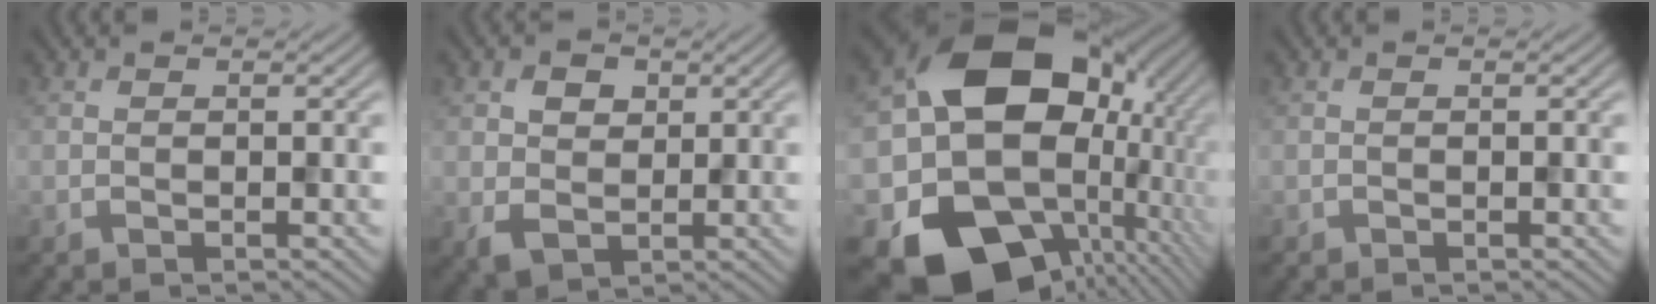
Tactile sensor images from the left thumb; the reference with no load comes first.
{"total": 4.1, "force": [0.7, 3.5, 2.1], "torque": [-0.049, -0.001, 0.014]}
{"total": 21.9, "force": [0.0, 17.8, 12.8], "torque": [-0.220, -0.019, 0.006]}
{"total": 0.0}